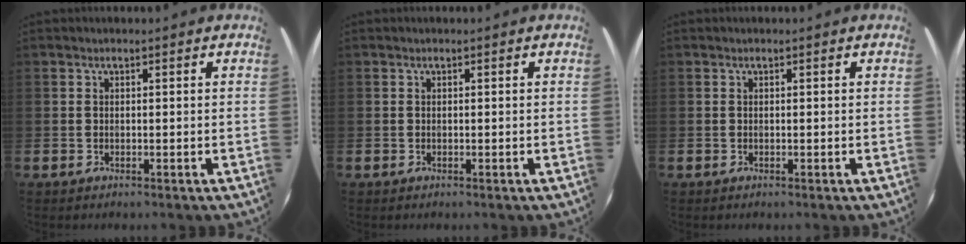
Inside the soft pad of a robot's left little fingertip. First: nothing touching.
{"total": 0.0}
{"total": 0.0}